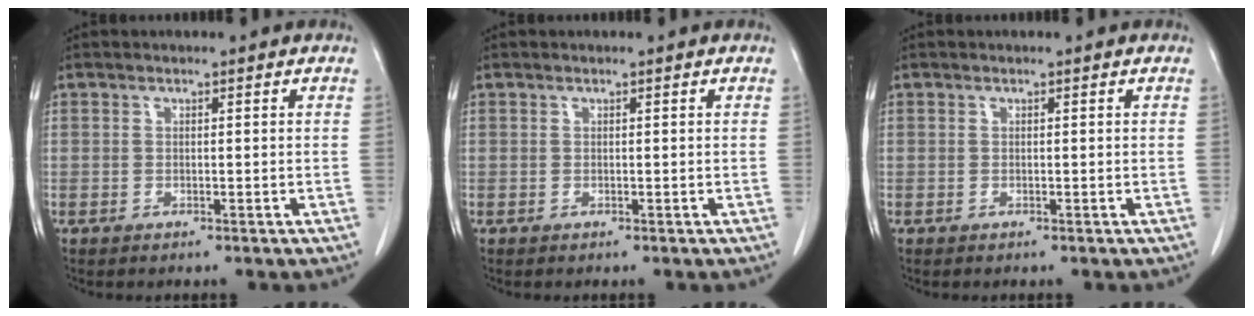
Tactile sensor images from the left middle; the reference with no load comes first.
{"total": 0.0}
{"total": 0.0}